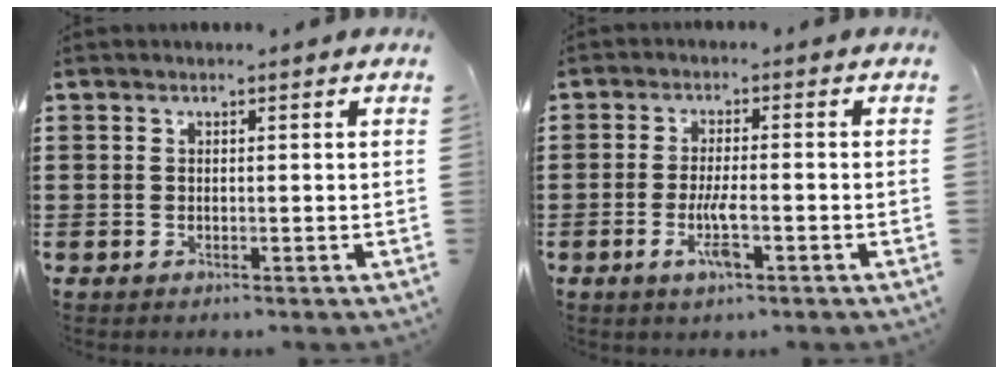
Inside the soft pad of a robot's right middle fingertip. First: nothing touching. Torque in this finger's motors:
{"motor_torque": [0.48, 0.42, 0.18, 0.05]}